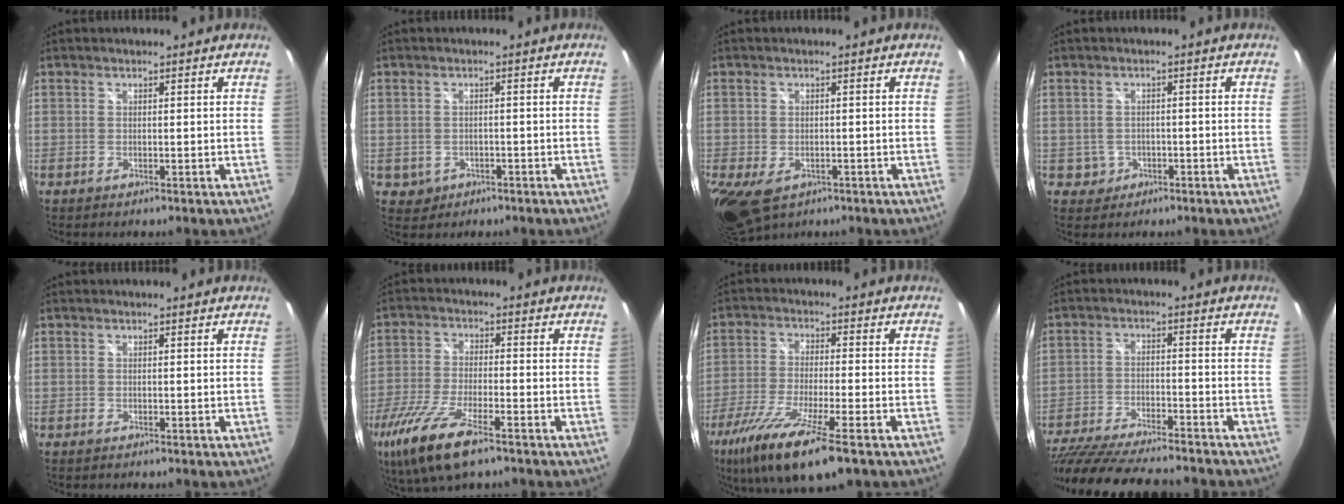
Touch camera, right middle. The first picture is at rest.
{"total": 3.1, "force": [-0.9, 2.8, 0.9], "torque": [-0.029, 0.001, -0.004]}
{"total": 10.2, "force": [-4.7, 6.5, 6.3], "torque": [-0.148, -0.041, -0.074]}
{"total": 2.7, "force": [-0.9, 2.5, 0.3], "torque": [-0.014, 0.005, -0.008]}
{"total": 0.0}
{"total": 13.8, "force": [-8.7, 3.6, 10.1], "torque": [-0.226, -0.041, -0.171]}
{"total": 15.7, "force": [-9.7, 2.6, 12.1], "torque": [-0.250, -0.057, -0.179]}
{"total": 23.1, "force": [-19.6, 5.0, 11.2], "torque": [-0.224, -0.050, -0.306]}